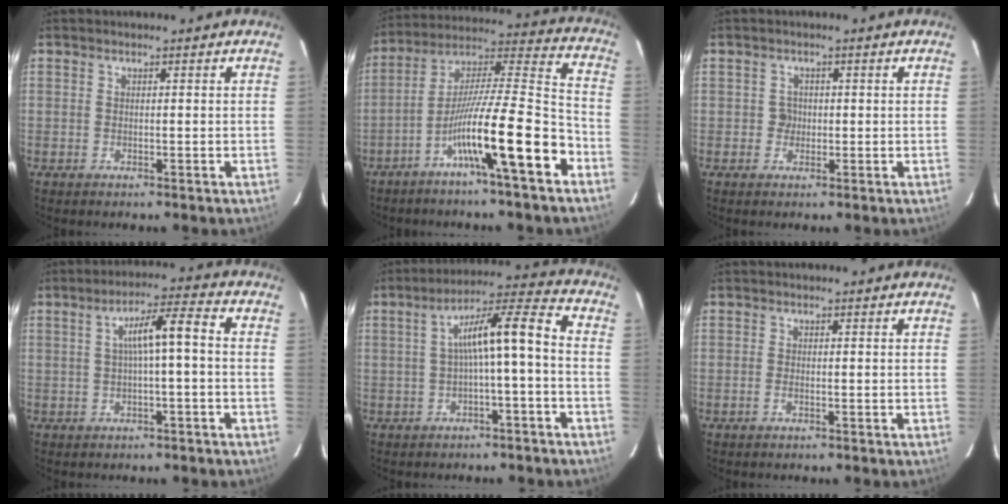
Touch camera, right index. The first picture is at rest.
{"total": 15.8, "force": [-8.0, 0.0, 13.7], "torque": [-0.237, 0.001, -0.140]}
{"total": 1.6, "force": [-0.2, 1.5, 0.5], "torque": [-0.005, 0.005, -0.004]}
{"total": 6.7, "force": [0.4, 0.6, 6.6], "torque": [-0.110, 0.024, 0.007]}
{"total": 9.6, "force": [-0.4, 0.9, 9.6], "torque": [-0.153, 0.038, -0.009]}
{"total": 0.7, "force": [-0.4, 0.2, 0.6], "torque": [-0.014, 0.000, -0.006]}